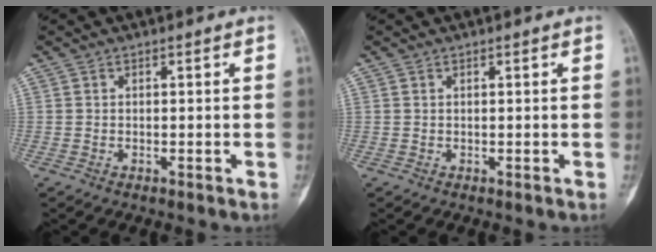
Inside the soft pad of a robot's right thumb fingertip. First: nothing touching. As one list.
[{"total": 0.0}]